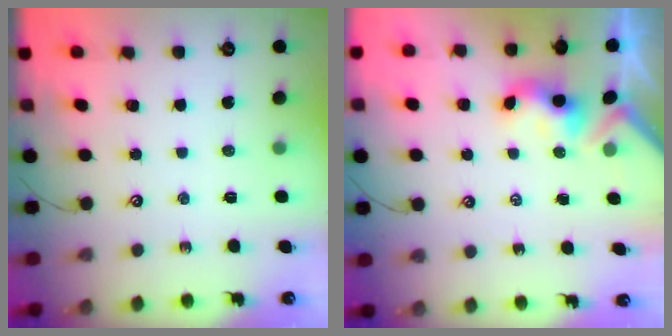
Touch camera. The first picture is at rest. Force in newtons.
{"total": 3.5, "press": 3.5, "slide": 0.2}